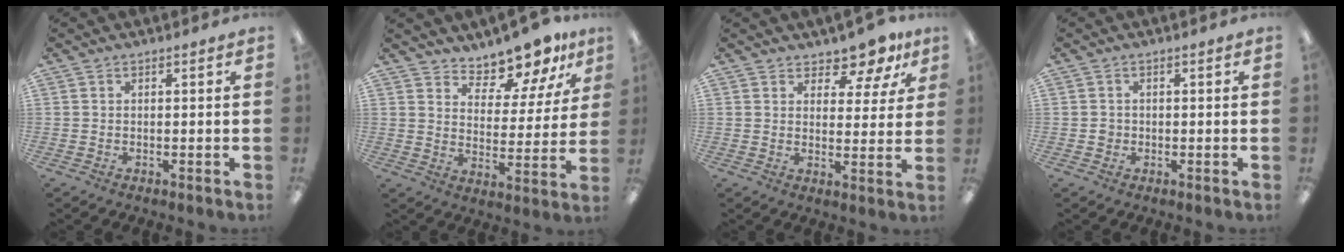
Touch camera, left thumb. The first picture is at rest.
{"total": 11.0, "force": [10.3, 3.0, 2.4], "torque": [-0.043, -0.087, 0.190]}
{"total": 8.3, "force": [7.0, 3.3, 2.9], "torque": [-0.036, -0.052, 0.124]}
{"total": 1.5, "force": [-0.2, 1.4, 0.3], "torque": [-0.006, 0.006, -0.006]}